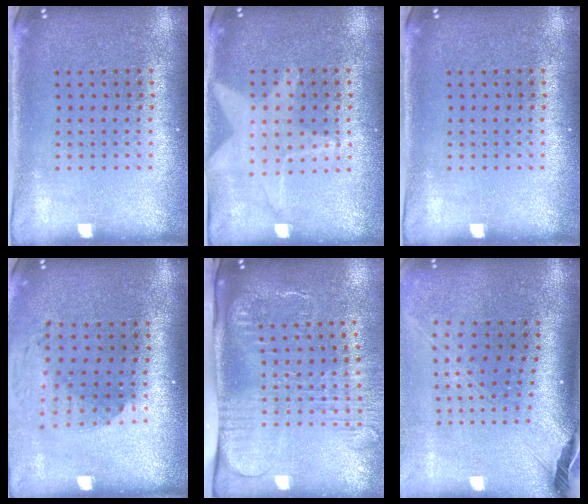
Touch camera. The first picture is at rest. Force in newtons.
{"total": 0.9, "press": 0.9, "slide": 0.0}
{"total": 0.0}
{"total": 1.8, "press": 1.4, "slide": 1.1}
{"total": 2.6, "press": 2.0, "slide": 1.7}
{"total": 2.7, "press": 2.0, "slide": 1.9}